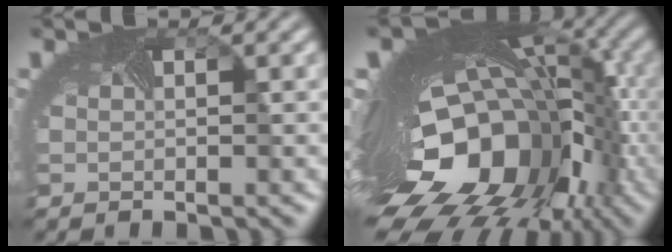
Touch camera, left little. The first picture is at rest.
{"total": 20.3, "force": [-5.3, 12.4, 15.1], "torque": [-0.251, -0.060, -0.066]}